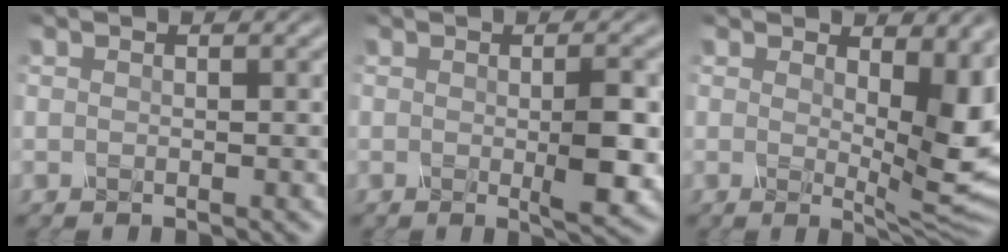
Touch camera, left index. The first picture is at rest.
{"total": 3.4, "force": [-0.4, 0.5, 3.3], "torque": [-0.065, -0.003, -0.002]}
{"total": 10.2, "force": [0.9, 4.5, 9.2], "torque": [-0.132, -0.002, 0.024]}